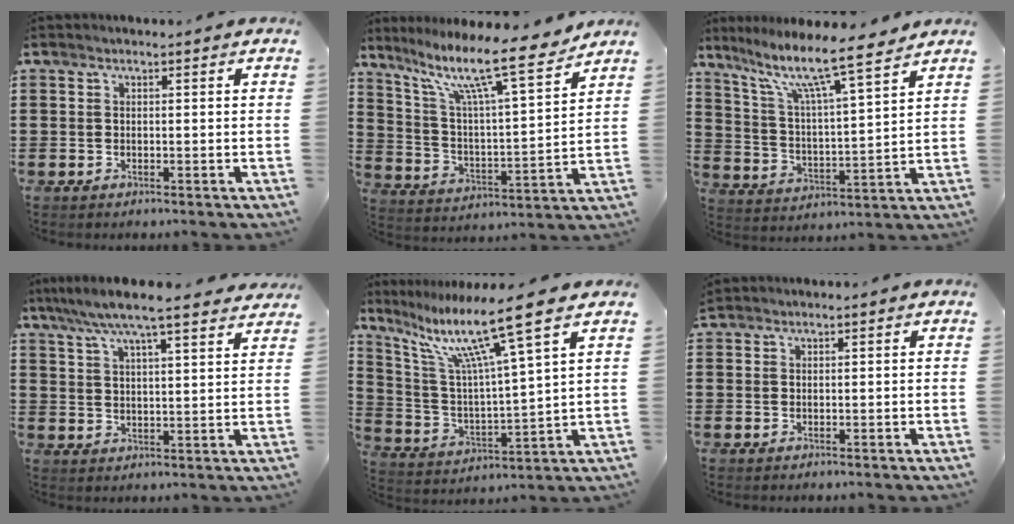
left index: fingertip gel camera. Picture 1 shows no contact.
{"total": 12.2, "force": [9.1, 1.5, 7.9], "torque": [-0.168, -0.058, 0.146]}
{"total": 9.9, "force": [7.7, 0.9, 6.2], "torque": [-0.141, -0.046, 0.122]}
{"total": 6.6, "force": [5.8, 0.4, 3.1], "torque": [-0.082, -0.019, 0.100]}
{"total": 12.8, "force": [8.7, 0.5, 9.4], "torque": [-0.201, -0.035, 0.137]}
{"total": 0.7, "force": [0.7, 0.1, 0.0], "torque": [-0.002, 0.000, 0.015]}